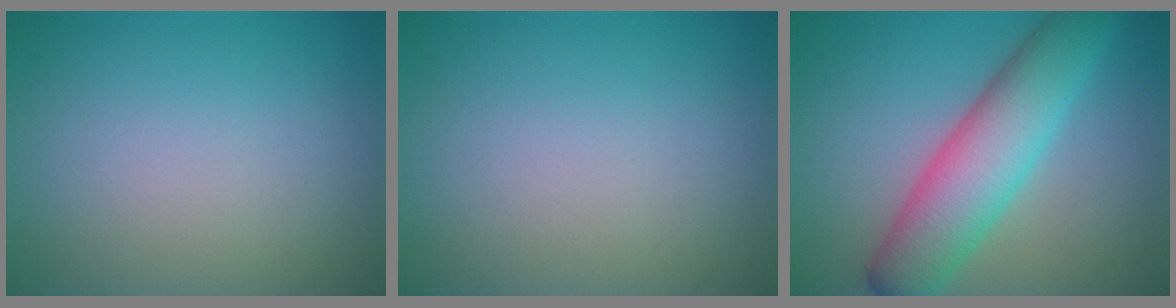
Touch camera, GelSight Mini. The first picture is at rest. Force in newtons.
{"total": 0.0}
{"total": 7.3, "press": 7.3, "slide": 0.3}